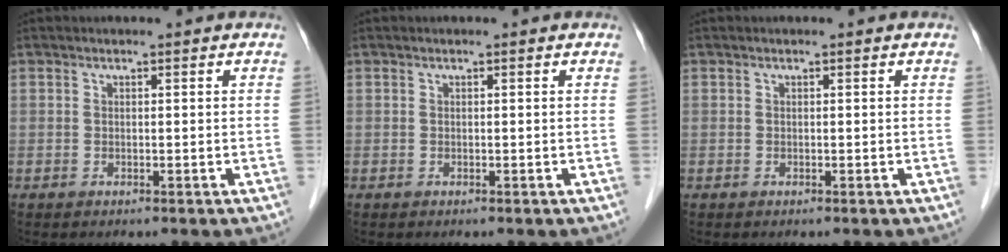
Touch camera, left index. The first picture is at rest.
{"total": 0.0}
{"total": 0.0}